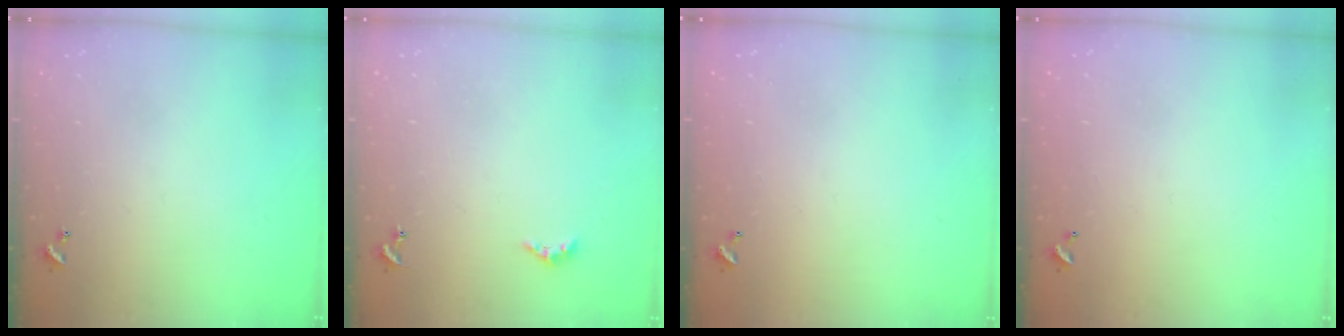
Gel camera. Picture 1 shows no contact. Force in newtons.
{"total": 2.8, "press": 2.7, "slide": 0.6}
{"total": 2.9, "press": 2.9, "slide": 0.1}
{"total": 2.9, "press": 2.9, "slide": 0.1}